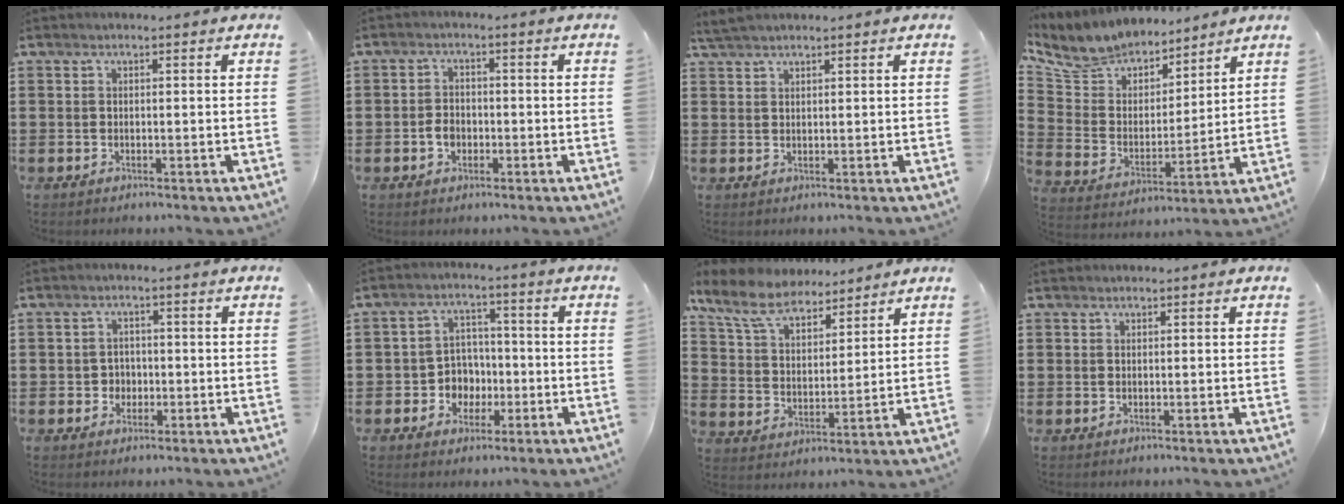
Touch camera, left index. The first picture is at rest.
{"total": 2.5, "force": [-0.7, 2.0, 1.5], "torque": [-0.032, 0.001, -0.016]}
{"total": 2.0, "force": [1.9, 0.2, 0.8], "torque": [-0.019, 0.002, 0.036]}
{"total": 7.8, "force": [7.3, 2.6, 0.5], "torque": [-0.059, -0.052, 0.132]}
{"total": 2.3, "force": [-0.4, 2.2, 0.7], "torque": [-0.022, 0.004, -0.012]}
{"total": 5.1, "force": [-1.4, 4.6, 1.6], "torque": [-0.044, 0.013, -0.026]}
{"total": 8.4, "force": [7.1, 2.8, 3.5], "torque": [-0.099, -0.022, 0.129]}
{"total": 0.5, "force": [0.5, 0.2, 0.0], "torque": [-0.003, 0.002, 0.010]}